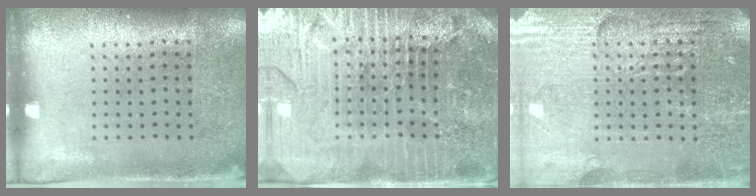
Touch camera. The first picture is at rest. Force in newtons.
{"total": 5.3, "press": 4.8, "slide": 2.2}
{"total": 4.0, "press": 3.9, "slide": 1.0}